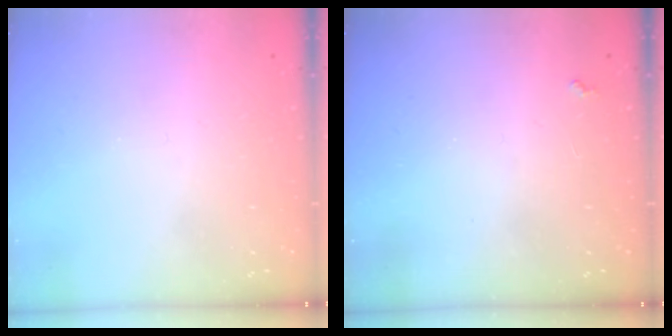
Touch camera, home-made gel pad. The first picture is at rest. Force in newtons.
{"total": 1.9, "press": 1.9, "slide": 0.3}